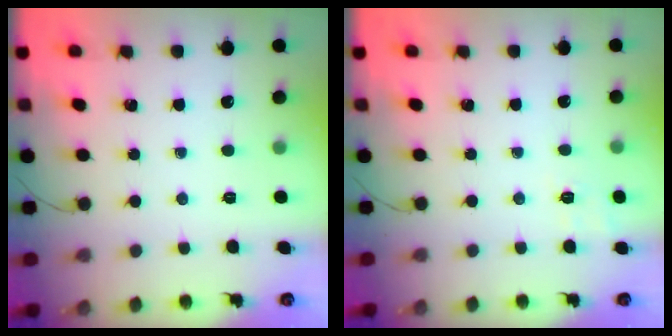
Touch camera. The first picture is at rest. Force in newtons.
{"total": 8.3, "press": 8.0, "slide": 2.0}